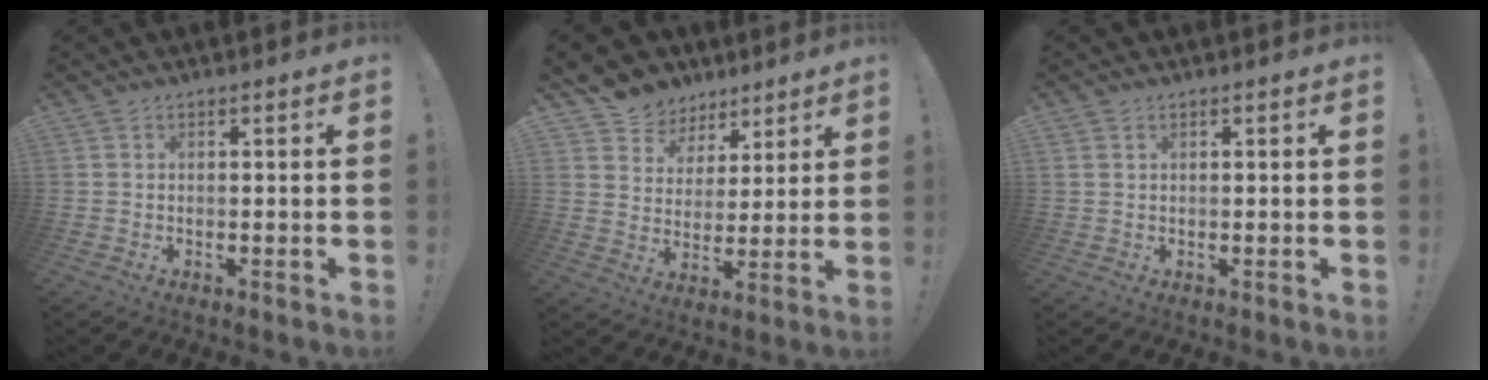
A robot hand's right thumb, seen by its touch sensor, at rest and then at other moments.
{"total": 8.7, "force": [5.6, 6.6, 0.9], "torque": [-0.028, -0.040, 0.117]}
{"total": 1.0, "force": [0.6, 0.5, 0.6], "torque": [-0.016, 0.003, 0.013]}